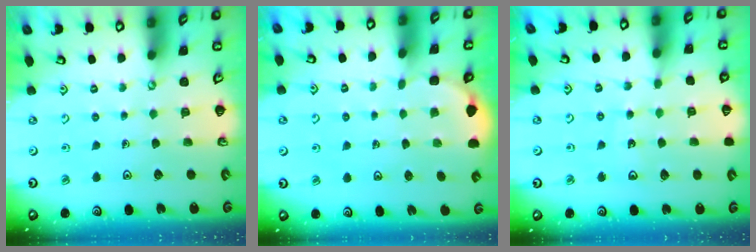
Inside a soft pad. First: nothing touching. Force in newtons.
{"total": 2.4, "press": 1.0, "slide": 2.1}
{"total": 7.8, "press": 7.5, "slide": 1.9}